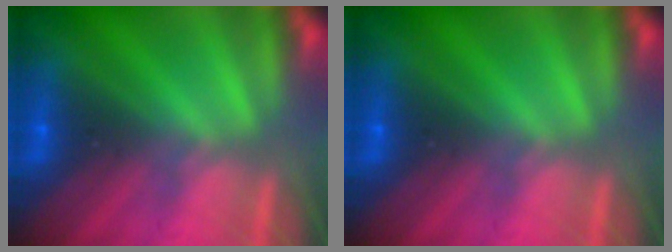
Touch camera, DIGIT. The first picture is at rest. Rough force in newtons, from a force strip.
{"total": 0.0}